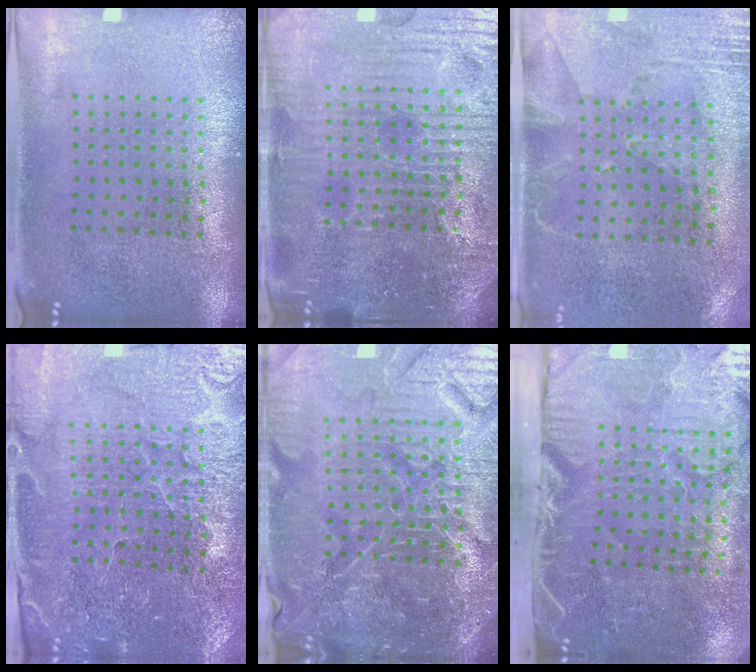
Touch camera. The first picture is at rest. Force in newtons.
{"total": 5.6, "press": 5.3, "slide": 1.8}
{"total": 2.7, "press": 2.3, "slide": 1.5}
{"total": 3.3, "press": 3.3, "slide": 0.3}
{"total": 6.2, "press": 5.7, "slide": 2.5}
{"total": 5.4, "press": 4.4, "slide": 3.1}